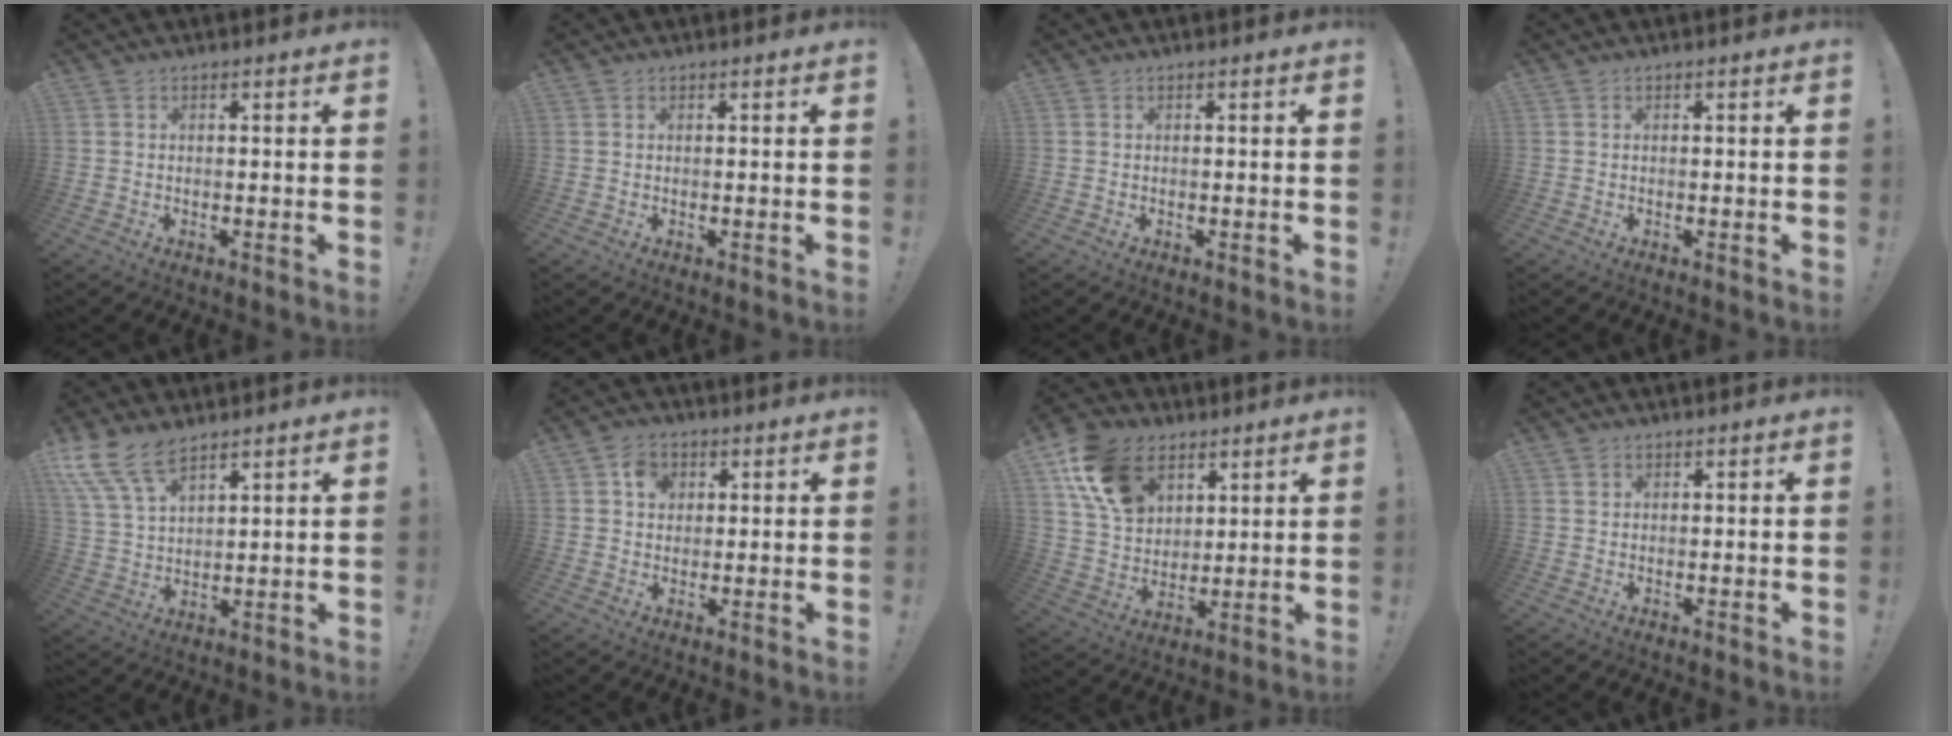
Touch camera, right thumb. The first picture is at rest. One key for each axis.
{"total": 0.0}
{"total": 0.0}
{"total": 0.0}
{"total": 11.3, "fx": 8.4, "fy": 5.1, "fz": 5.7, "tx": -0.119, "ty": -0.036, "tz": 0.163}
{"total": 5.3, "fx": 1.7, "fy": 4.4, "fz": 2.2, "tx": -0.029, "ty": 0.001, "tz": 0.030}
{"total": 16.7, "fx": 8.5, "fy": 11.6, "fz": 8.6, "tx": -0.150, "ty": -0.028, "tz": 0.169}
{"total": 0.7, "fx": 0.4, "fy": 0.6, "fz": 0.0, "tx": 0.001, "ty": 0.000, "tz": 0.007}